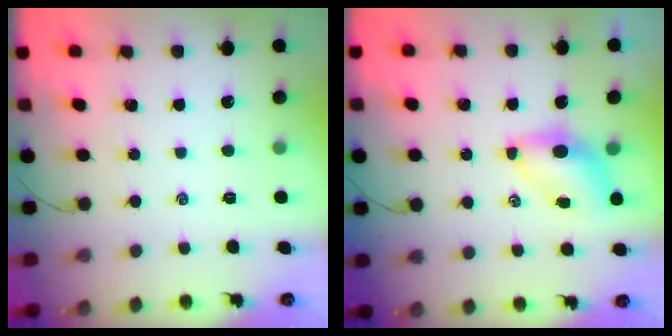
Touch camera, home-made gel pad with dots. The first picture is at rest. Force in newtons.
{"total": 6.6, "press": 6.5, "slide": 1.2}